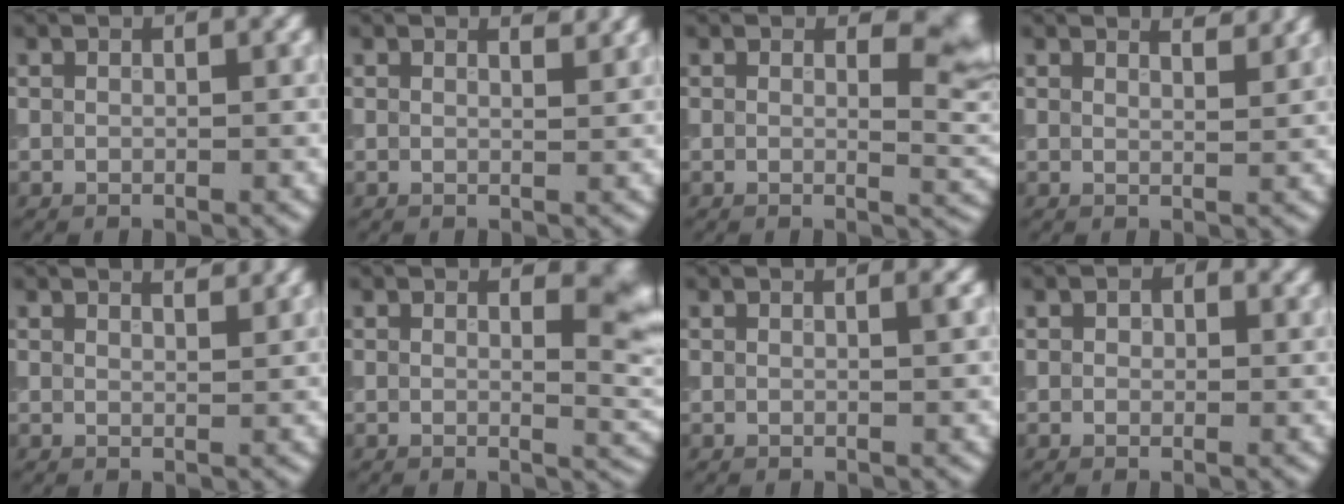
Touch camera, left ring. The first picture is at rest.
{"total": 1.3, "force": [1.2, 0.2, 0.5], "torque": [-0.005, -0.003, 0.011]}
{"total": 4.1, "force": [1.4, 1.7, 3.4], "torque": [-0.029, -0.004, 0.018]}
{"total": 2.8, "force": [2.5, 0.7, 1.1], "torque": [0.001, 0.011, 0.013]}
{"total": 2.6, "force": [2.2, 0.8, 1.2], "torque": [0.005, 0.011, 0.005]}
{"total": 3.8, "force": [1.4, 1.3, 3.3], "torque": [-0.028, -0.005, 0.017]}
{"total": 0.6, "force": [0.3, 0.2, 0.5], "torque": [0.000, -0.001, 0.002]}
{"total": 1.3, "force": [0.4, 1.0, 0.7], "torque": [-0.006, -0.003, 0.001]}